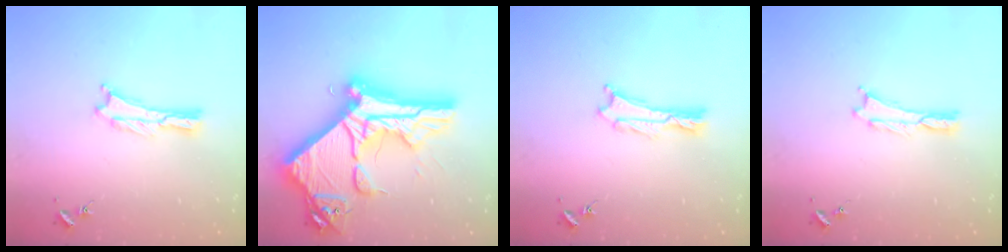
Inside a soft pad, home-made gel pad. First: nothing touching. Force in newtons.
{"total": 21.7, "press": 21.6, "slide": 2.2}
{"total": 0.7, "press": 0.6, "slide": 0.2}
{"total": 0.0}